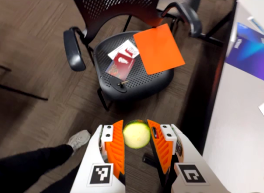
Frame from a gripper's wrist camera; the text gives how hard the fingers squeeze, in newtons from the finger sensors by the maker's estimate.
{"total": 13.8, "left": 14.6, "right": 12.9}